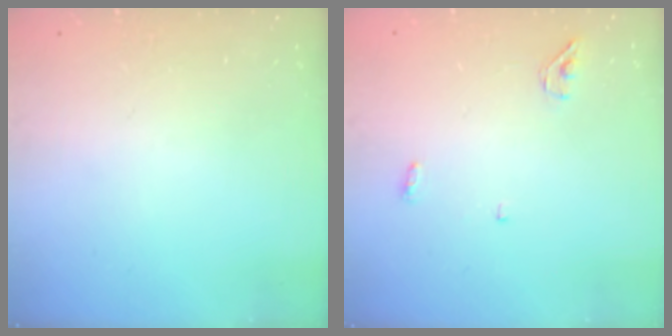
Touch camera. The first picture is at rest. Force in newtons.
{"total": 3.6, "press": 3.5, "slide": 0.9}